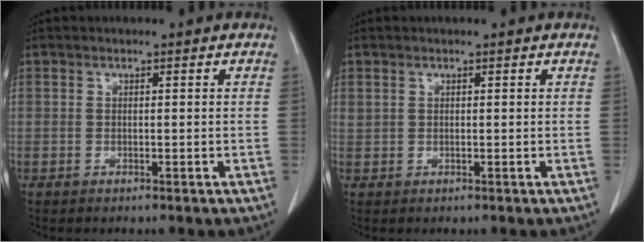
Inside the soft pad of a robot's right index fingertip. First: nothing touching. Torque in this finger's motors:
{"motor_torque": [0.06, -0.01, 0.01, 0.02]}